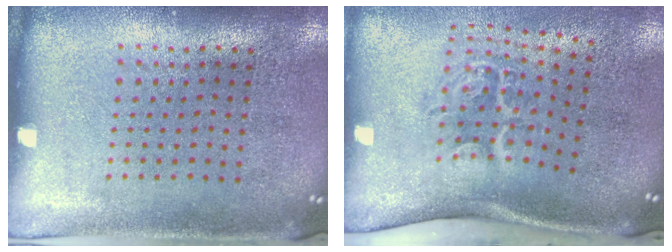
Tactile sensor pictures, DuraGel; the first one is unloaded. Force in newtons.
{"total": 2.2, "press": 1.4, "slide": 1.7}